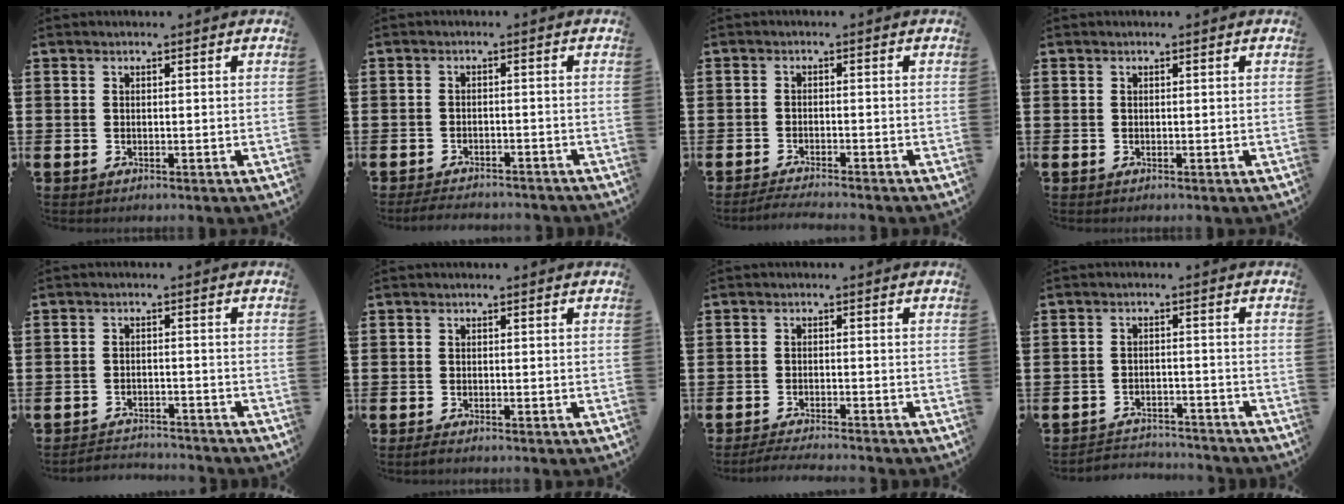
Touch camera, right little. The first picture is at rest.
{"total": 2.1, "force": [-2.1, 0.1, 0.3], "torque": [-0.008, 0.004, -0.044]}
{"total": 1.7, "force": [-1.6, -0.1, 0.5], "torque": [-0.008, 0.002, -0.031]}
{"total": 0.0}
{"total": 2.4, "force": [-2.4, 0.1, -0.3], "torque": [-0.004, 0.002, -0.054]}
{"total": 0.6, "force": [-0.4, 0.1, 0.5], "torque": [-0.009, -0.002, -0.007]}
{"total": 1.9, "force": [-1.8, -0.2, 0.5], "torque": [-0.009, 0.003, -0.036]}
{"total": 2.7, "force": [-2.7, 0.2, -0.2], "torque": [-0.005, 0.001, -0.059]}